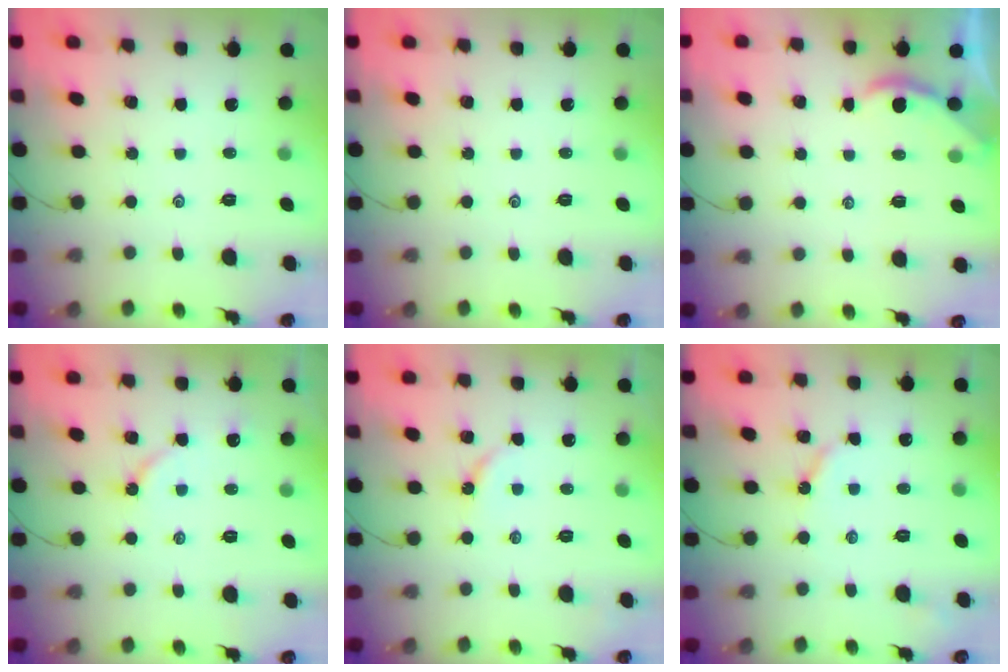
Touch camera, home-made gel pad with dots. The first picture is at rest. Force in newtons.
{"total": 0.0}
{"total": 1.5, "press": 1.5, "slide": 0.2}
{"total": 5.1, "press": 5.1, "slide": 0.6}
{"total": 3.8, "press": 3.7, "slide": 0.4}
{"total": 4.1, "press": 4.1, "slide": 0.4}